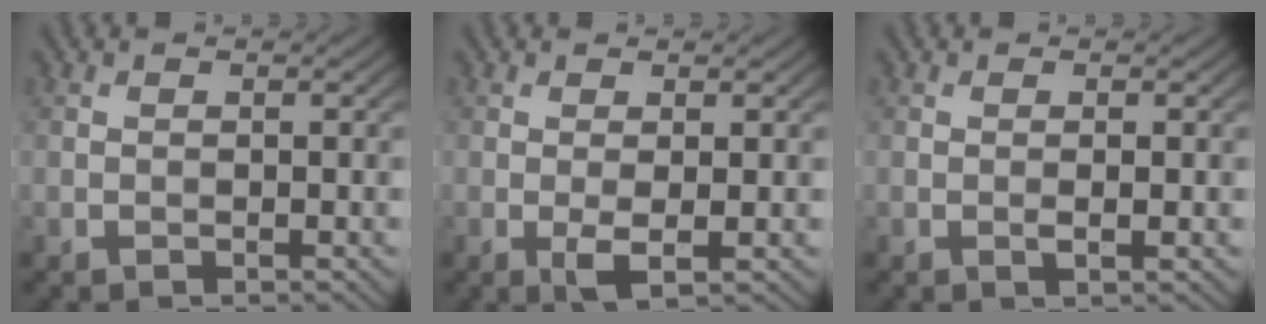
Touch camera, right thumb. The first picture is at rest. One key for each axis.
{"total": 2.2, "fx": -0.2, "fy": 0.4, "fz": 2.1, "tx": -0.047, "ty": -0.003, "tz": -0.006}
{"total": 1.0, "fx": -0.1, "fy": 0.1, "fz": 1.0, "tx": -0.021, "ty": -0.001, "tz": -0.004}